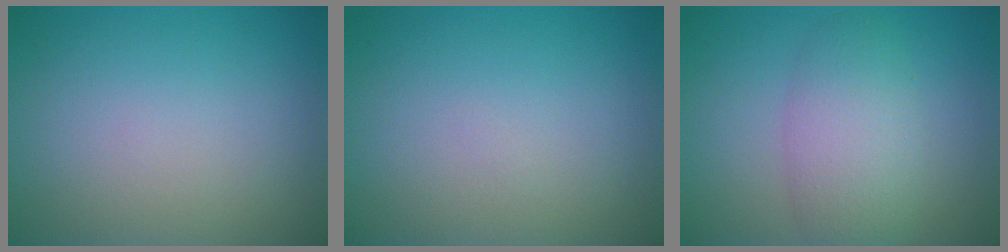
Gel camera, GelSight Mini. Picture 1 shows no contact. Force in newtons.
{"total": 0.0}
{"total": 4.5, "press": 4.5, "slide": 0.2}